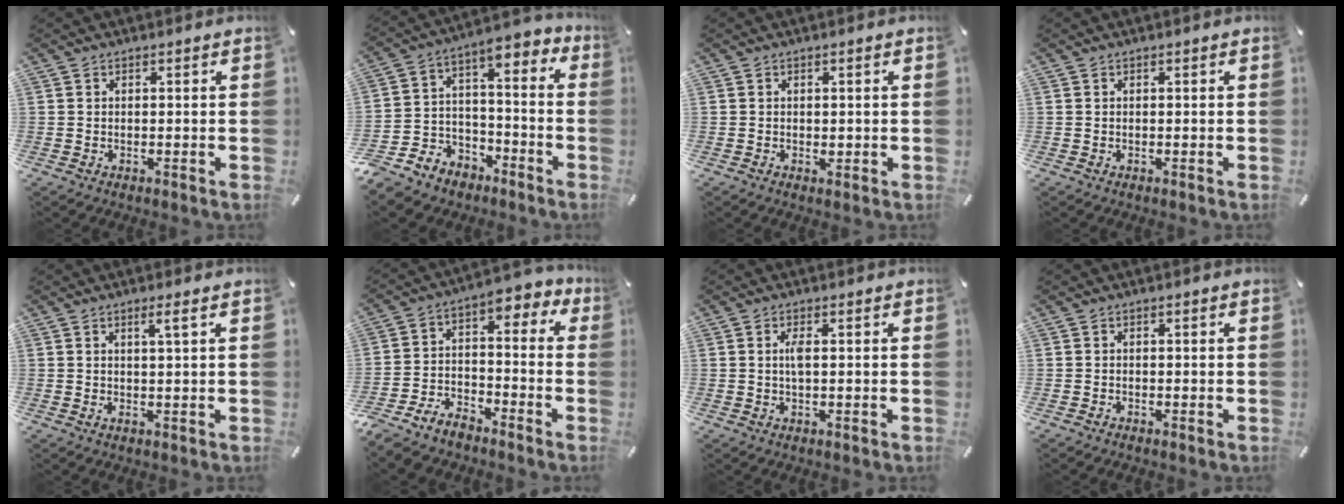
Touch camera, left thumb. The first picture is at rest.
{"total": 8.5, "force": [-4.4, 7.2, 1.1], "torque": [-0.038, 0.014, -0.078]}
{"total": 0.9, "force": [-0.2, 0.6, 0.6], "torque": [-0.012, 0.000, -0.003]}
{"total": 0.0}
{"total": 3.1, "force": [1.1, -0.2, 2.9], "torque": [-0.049, -0.007, 0.014]}
{"total": 8.1, "force": [-6.2, 4.8, 2.3], "torque": [-0.050, 0.025, -0.122]}
{"total": 2.5, "force": [0.3, 0.5, 2.5], "torque": [-0.050, -0.002, 0.003]}
{"total": 0.6, "force": [-0.5, 0.1, 0.1], "torque": [-0.004, 0.000, -0.011]}